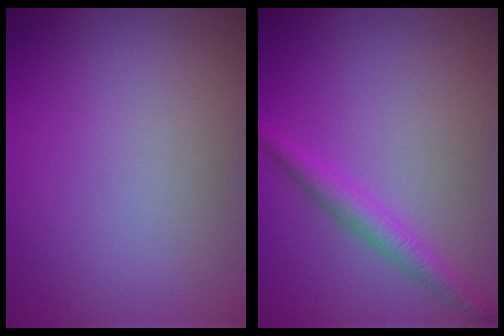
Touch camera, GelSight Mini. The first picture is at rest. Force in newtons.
{"total": 2.3, "press": 2.3, "slide": 0.2}